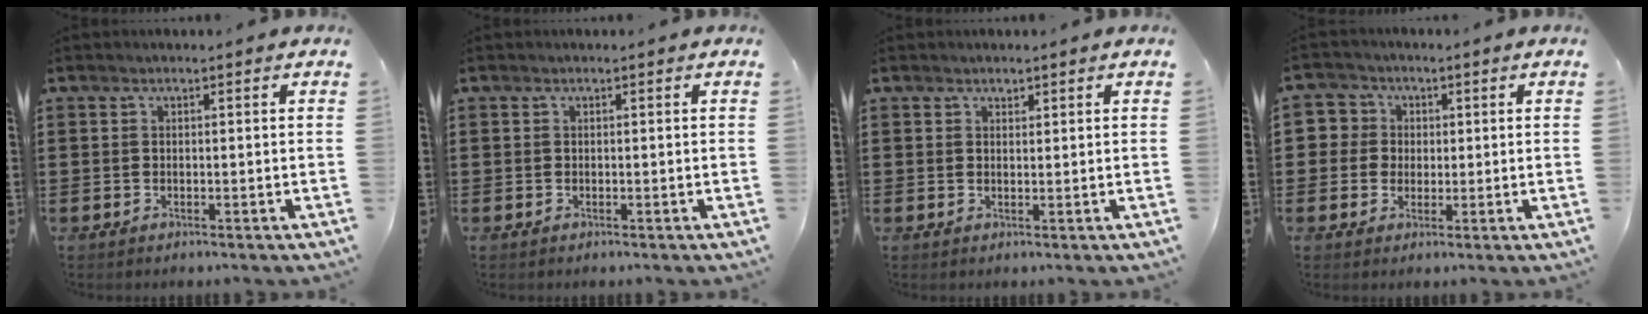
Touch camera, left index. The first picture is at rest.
{"total": 0.0}
{"total": 1.0, "force": [0.9, 0.4, 0.1], "torque": [-0.003, 0.000, 0.019]}
{"total": 4.4, "force": [0.8, 4.3, 0.3], "torque": [-0.021, 0.009, 0.010]}